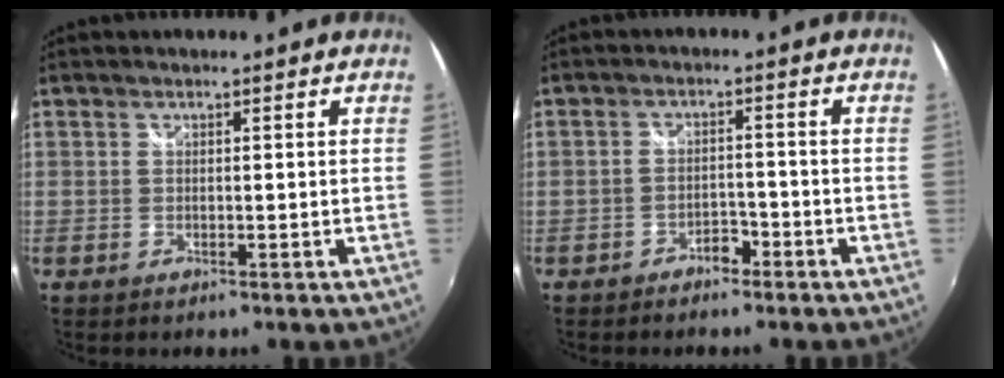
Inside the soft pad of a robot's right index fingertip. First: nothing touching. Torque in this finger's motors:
{"motor_torque": [-0.74, 0.82, 0.01, 0.03]}